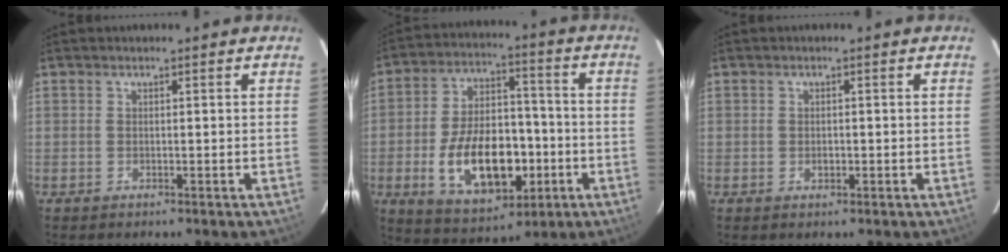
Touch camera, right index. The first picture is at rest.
{"total": 17.8, "force": [-4.9, 10.0, 13.8], "torque": [-0.267, 0.013, -0.060]}
{"total": 1.2, "force": [-0.1, 1.0, 0.6], "torque": [-0.010, 0.002, -0.002]}